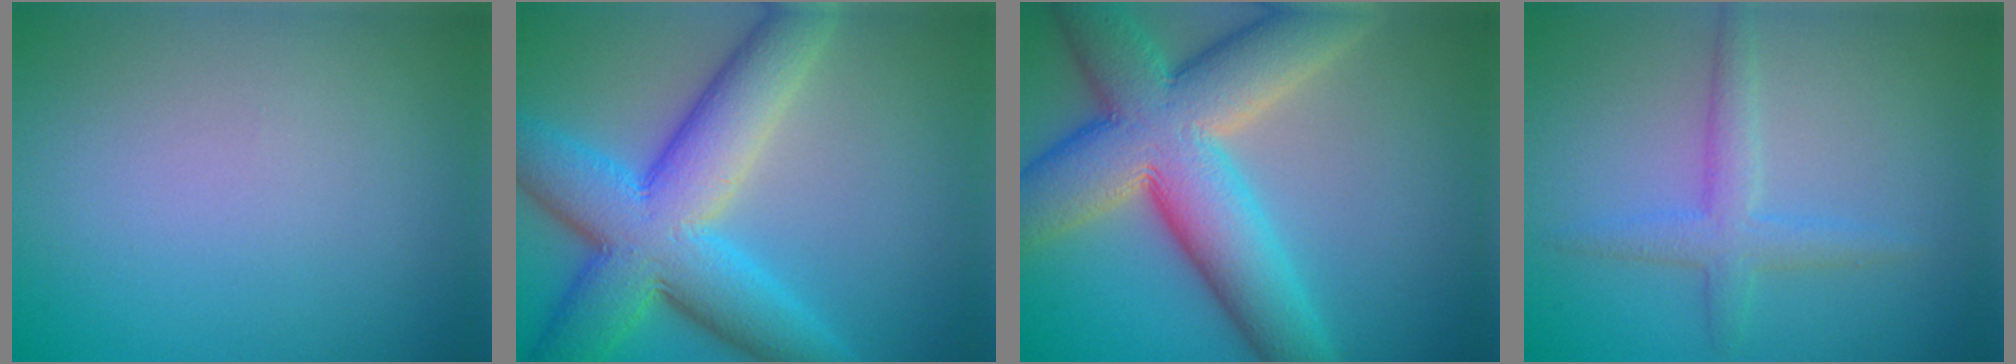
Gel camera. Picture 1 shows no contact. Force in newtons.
{"total": 11.1, "press": 11.1, "slide": 0.3}
{"total": 12.9, "press": 12.9, "slide": 1.0}
{"total": 2.8, "press": 2.8, "slide": 0.1}